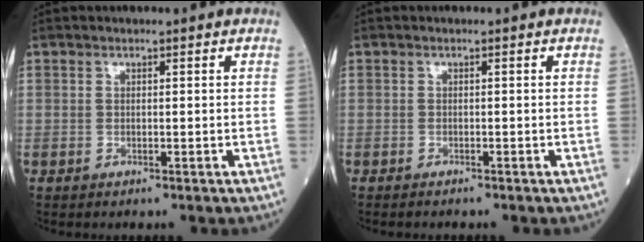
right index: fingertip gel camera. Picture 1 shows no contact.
{"total": 0.7, "force": [-0.7, 0.1, 0.2], "torque": [-0.009, -0.002, -0.010]}